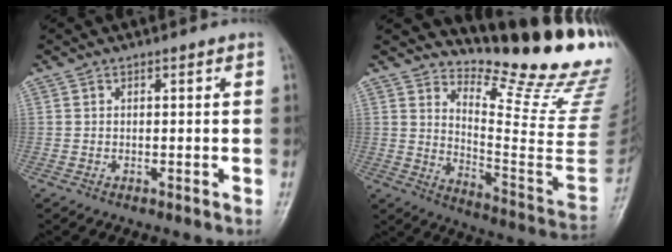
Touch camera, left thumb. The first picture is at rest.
{"total": 21.2, "force": [18.2, 3.0, 10.4], "torque": [-0.124, -0.185, 0.251]}